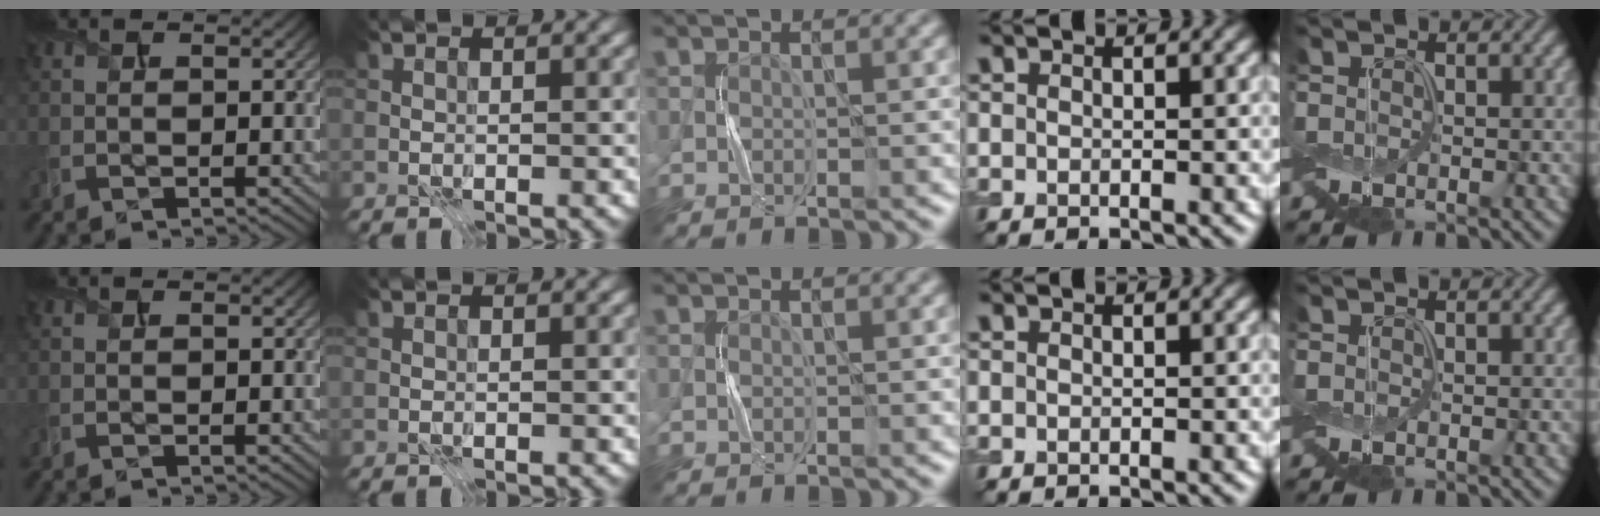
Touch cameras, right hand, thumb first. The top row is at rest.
{}